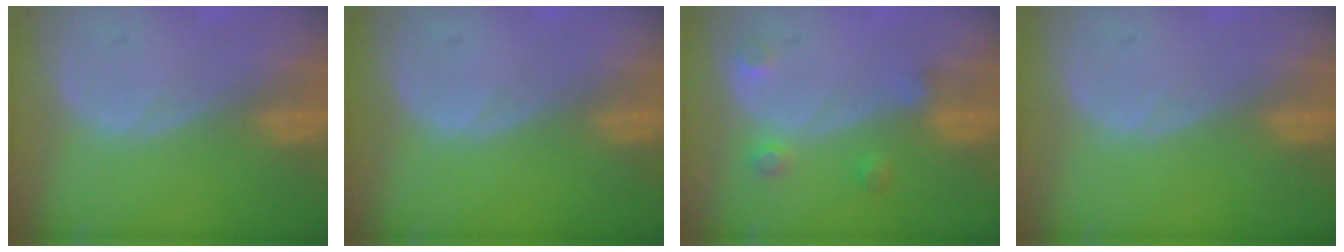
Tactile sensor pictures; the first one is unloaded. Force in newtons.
{"total": 0.0}
{"total": 3.0, "press": 2.8, "slide": 1.1}
{"total": 0.0}